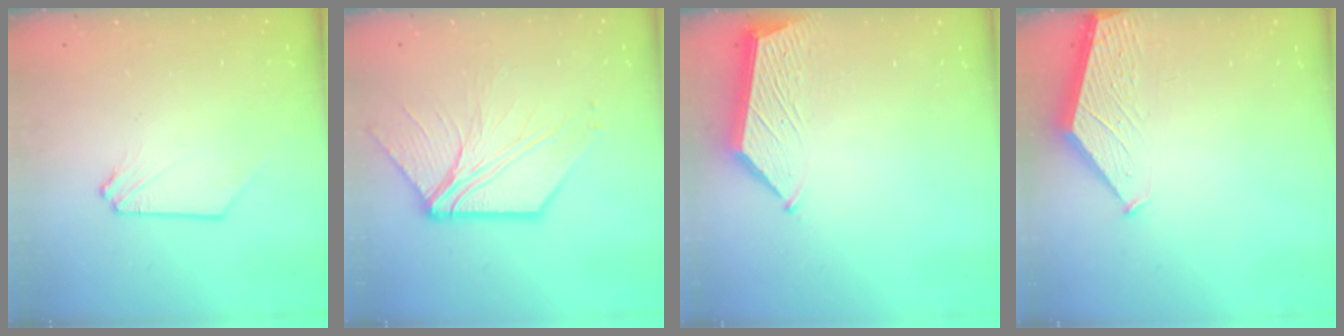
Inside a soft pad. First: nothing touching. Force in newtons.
{"total": 9.4, "press": 9.4, "slide": 0.3}
{"total": 6.8, "press": 6.7, "slide": 0.5}
{"total": 1.6, "press": 1.6, "slide": 0.2}